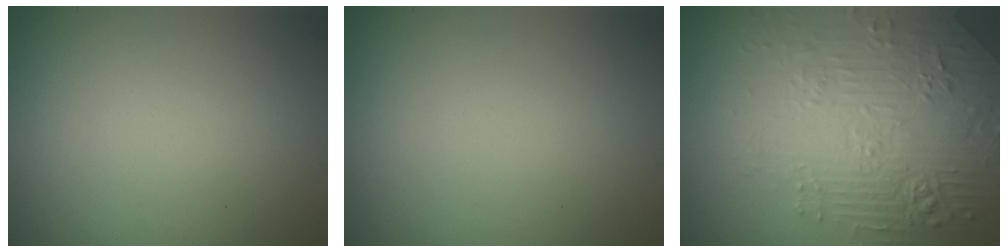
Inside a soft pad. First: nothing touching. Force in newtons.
{"total": 0.0}
{"total": 5.7, "press": 5.0, "slide": 2.8}